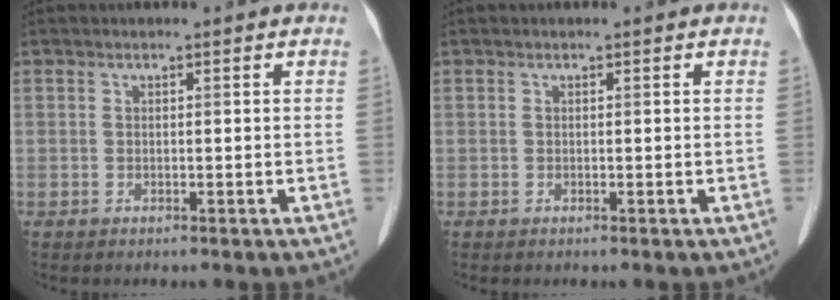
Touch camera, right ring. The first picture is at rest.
{"total": 0.0}